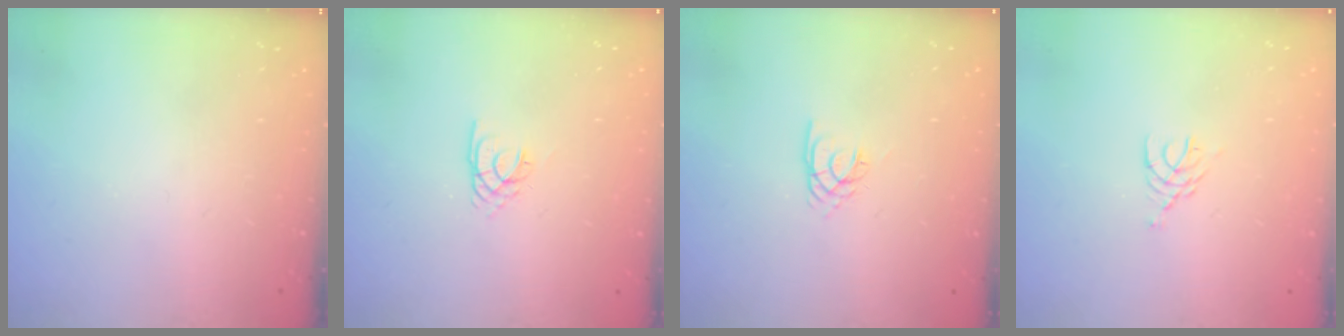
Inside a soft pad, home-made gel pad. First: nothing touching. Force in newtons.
{"total": 2.2, "press": 2.2, "slide": 0.3}
{"total": 2.1, "press": 2.1, "slide": 0.4}
{"total": 3.3, "press": 3.3, "slide": 0.5}